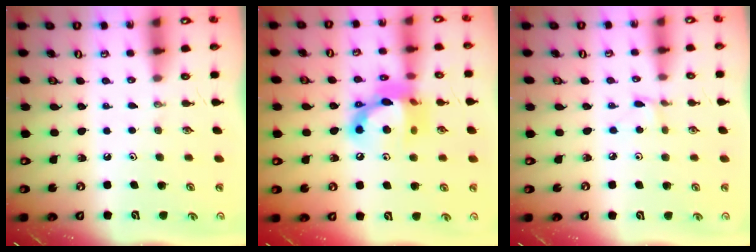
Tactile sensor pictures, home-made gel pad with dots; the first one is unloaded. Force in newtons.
{"total": 17.2, "press": 17.2, "slide": 1.1}
{"total": 1.9, "press": 1.9, "slide": 0.2}